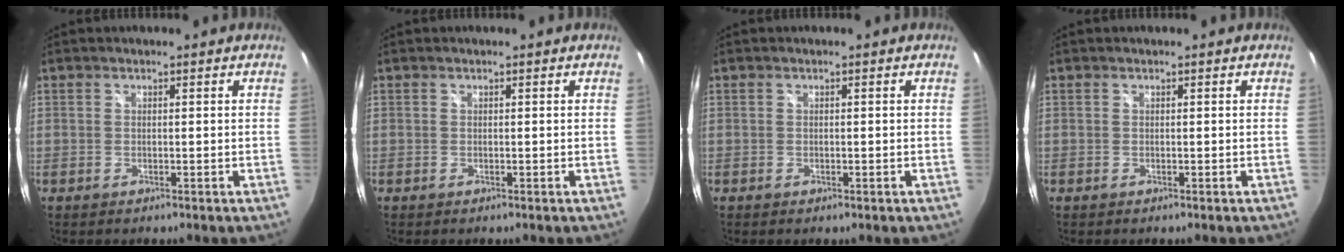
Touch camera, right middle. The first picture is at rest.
{"total": 0.0}
{"total": 0.6, "force": [0.5, -0.1, -0.2], "torque": [0.005, 0.001, 0.006]}
{"total": 0.0}